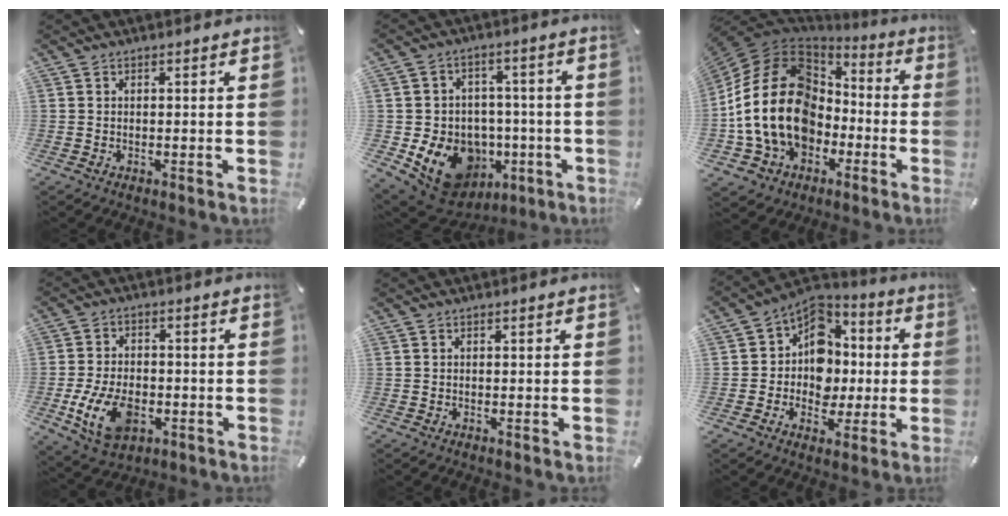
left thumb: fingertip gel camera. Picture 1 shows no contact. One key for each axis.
{"total": 15.5, "fx": -5.6, "fy": 12.5, "fz": 7.4, "tx": -0.115, "ty": 0.025, "tz": -0.073}
{"total": 21.3, "fx": -2.7, "fy": 16.6, "fz": 13.1, "tx": -0.289, "ty": 0.013, "tz": -0.044}
{"total": 12.0, "fx": -3.6, "fy": 7.8, "fz": 8.5, "tx": -0.172, "ty": -0.005, "tz": -0.064}
{"total": 0.0}
{"total": 11.8, "fx": -0.6, "fy": 10.9, "fz": 4.6, "tx": -0.063, "ty": 0.000, "tz": -0.002}